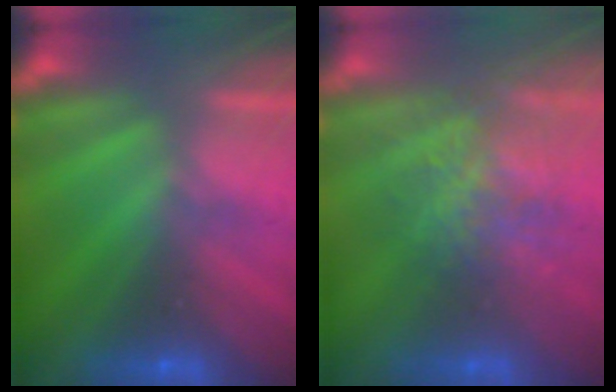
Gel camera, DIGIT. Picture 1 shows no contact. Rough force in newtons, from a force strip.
{"total": 3.5}